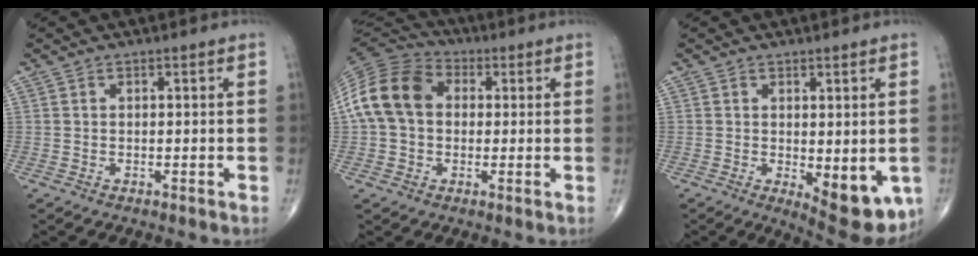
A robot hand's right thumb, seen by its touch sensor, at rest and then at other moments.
{"total": 13.9, "force": [1.5, 10.5, 9.0], "torque": [-0.167, 0.034, 0.017]}
{"total": 10.3, "force": [-2.4, 4.3, 9.0], "torque": [-0.095, -0.021, -0.020]}